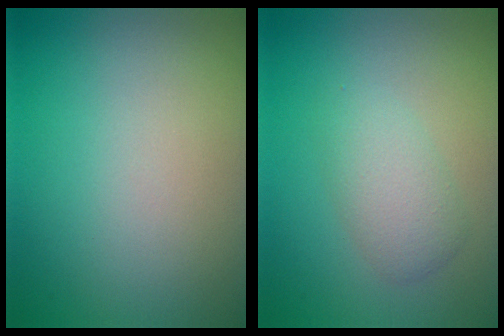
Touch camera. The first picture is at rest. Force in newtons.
{"total": 2.7, "press": 2.7, "slide": 0.1}